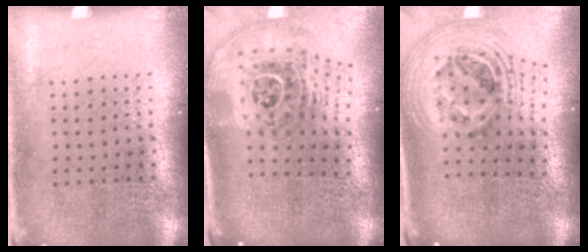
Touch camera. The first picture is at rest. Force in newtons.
{"total": 2.4, "press": 1.7, "slide": 1.7}
{"total": 2.7, "press": 1.9, "slide": 1.9}